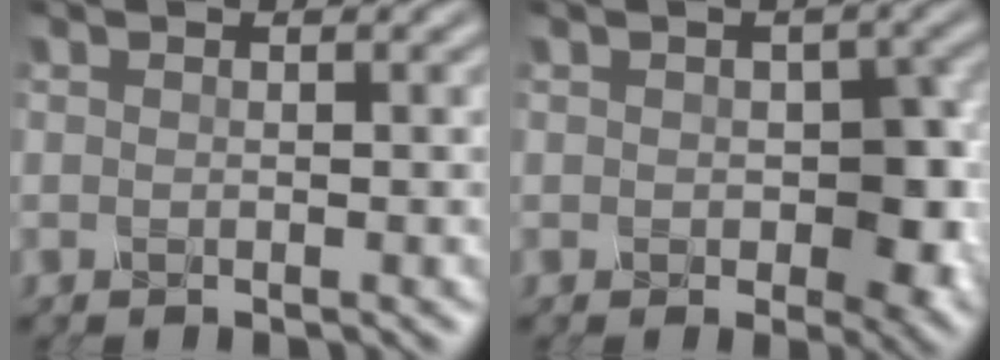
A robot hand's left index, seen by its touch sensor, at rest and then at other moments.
{"total": 4.0, "force": [-0.9, 2.4, 3.1], "torque": [-0.049, -0.003, -0.005]}